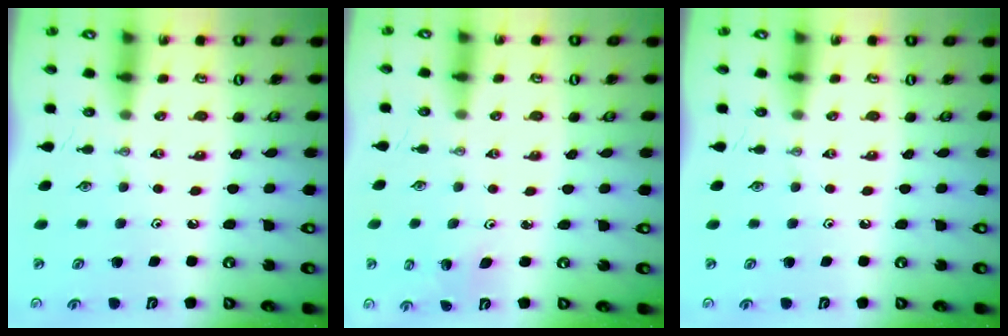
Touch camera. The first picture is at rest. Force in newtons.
{"total": 1.1, "press": 1.1, "slide": 0.1}
{"total": 0.0}